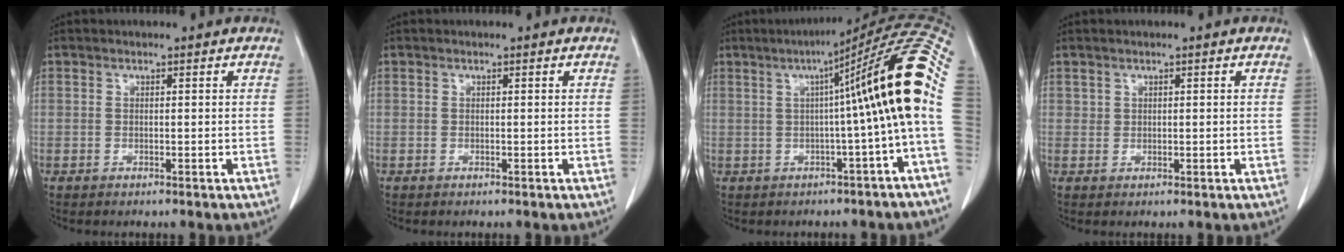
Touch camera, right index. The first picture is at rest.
{"total": 0.0}
{"total": 15.6, "force": [1.0, -1.7, 15.5], "torque": [-0.188, 0.038, 0.003]}
{"total": 0.7, "force": [0.5, 0.5, 0.3], "torque": [-0.002, 0.001, 0.011]}